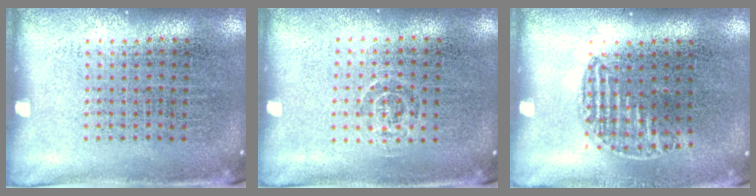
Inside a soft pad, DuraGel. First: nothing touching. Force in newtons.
{"total": 0.8, "press": 0.5, "slide": 0.6}
{"total": 1.0, "press": 0.8, "slide": 0.6}